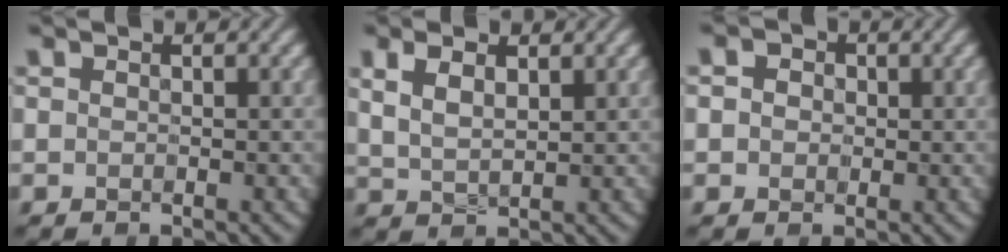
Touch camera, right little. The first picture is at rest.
{"total": 2.9, "force": [1.1, 1.5, 2.3], "torque": [-0.056, -0.003, 0.027]}
{"total": 3.6, "force": [1.1, 2.8, 1.8], "torque": [-0.040, 0.012, 0.006]}